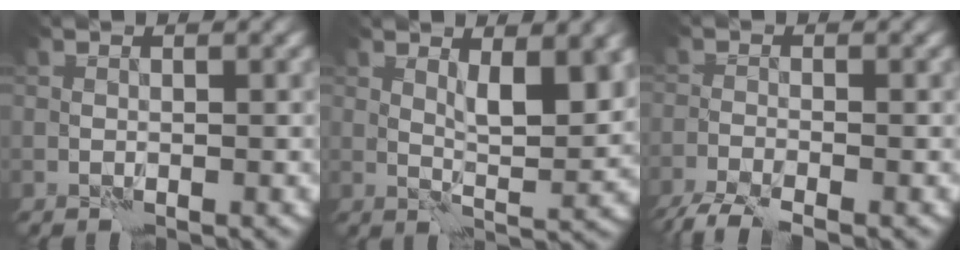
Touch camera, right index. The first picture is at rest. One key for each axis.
{"total": 4.8, "fx": 1.9, "fy": 1.4, "fz": 4.2, "tx": -0.068, "ty": -0.005, "tz": 0.038}
{"total": 3.8, "fx": -3.2, "fy": 0.4, "fz": 2.0, "tx": -0.039, "ty": -0.014, "tz": -0.070}